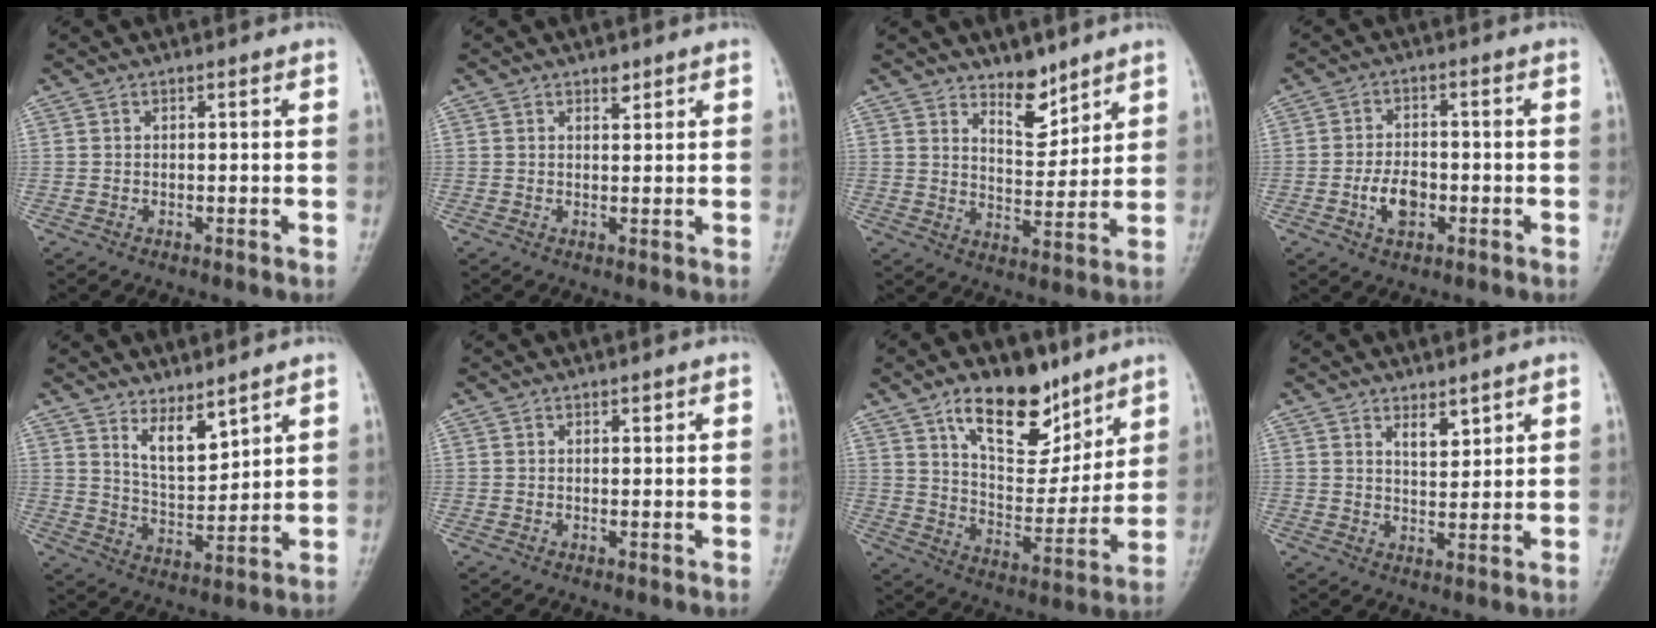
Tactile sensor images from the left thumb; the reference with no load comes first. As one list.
[{"total": 1.7, "force": [1.2, 0.8, 0.8], "torque": [-0.001, -0.007, 0.017]}, {"total": 7.3, "force": [5.6, 3.1, 3.4], "torque": [-0.029, -0.049, 0.096]}, {"total": 5.6, "force": [-1.8, 3.4, 4.1], "torque": [-0.061, 0.010, -0.034]}, {"total": 7.3, "force": [5.0, 2.8, 4.5], "torque": [-0.063, -0.052, 0.098]}, {"total": 0.5, "force": [0.4, 0.3, 0.3], "torque": [-0.001, -0.002, 0.005]}, {"total": 16.6, "force": [10.5, 8.5, 9.7], "torque": [-0.104, -0.066, 0.181]}, {"total": 3.7, "force": [2.5, 1.6, 2.3], "torque": [-0.023, -0.021, 0.046]}]